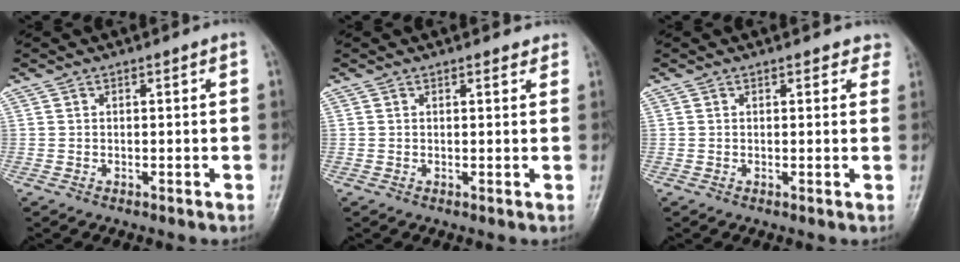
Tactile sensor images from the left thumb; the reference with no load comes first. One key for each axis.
{"total": 1.3, "fx": 1.1, "fy": 0.6, "fz": 0.3, "tx": 0.009, "ty": -0.004, "tz": 0.012}
{"total": 2.8, "fx": 2.3, "fy": 1.4, "fz": 0.6, "tx": 0.025, "ty": -0.007, "tz": 0.011}